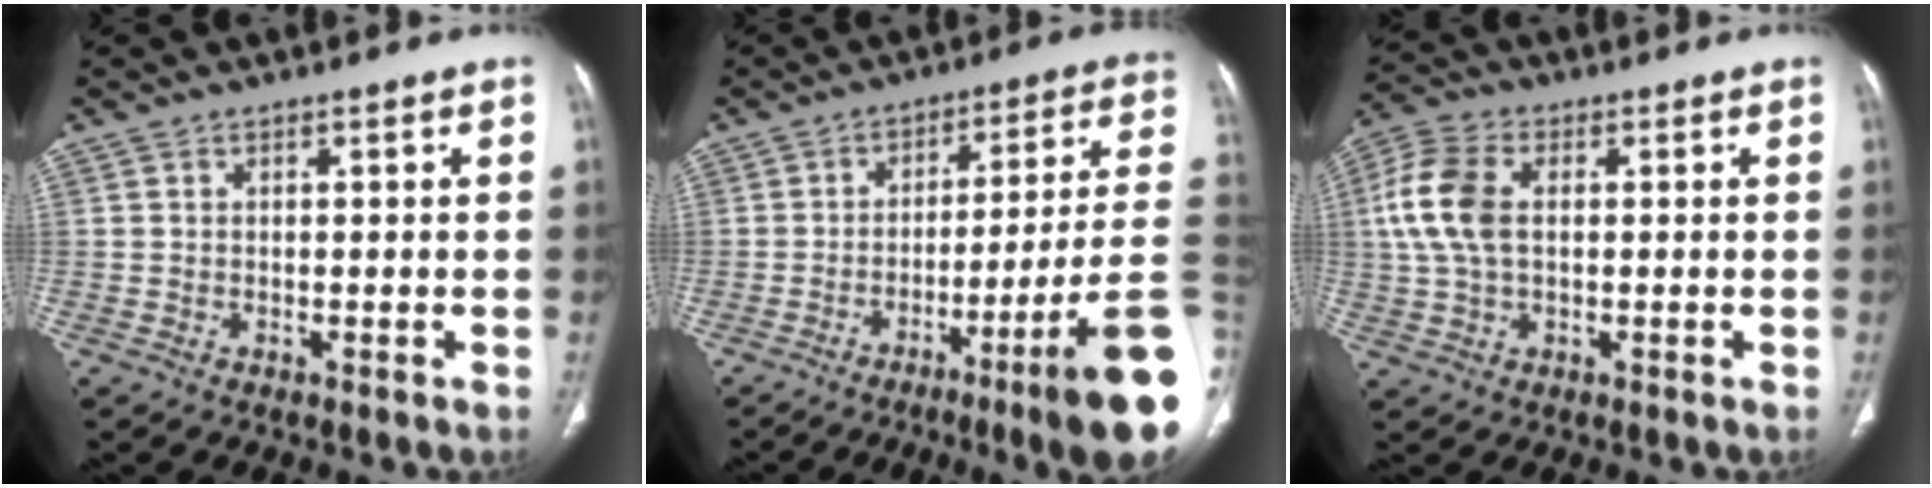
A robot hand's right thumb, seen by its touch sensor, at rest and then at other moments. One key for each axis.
{"total": 18.5, "fx": -7.9, "fy": -0.3, "fz": 16.7, "tx": -0.177, "ty": 0.045, "tz": -0.122}
{"total": 10.3, "fx": 1.2, "fy": 6.4, "fz": 7.9, "tx": -0.181, "ty": 0.018, "tz": 0.023}